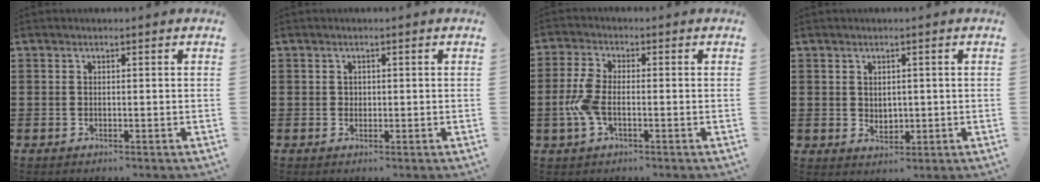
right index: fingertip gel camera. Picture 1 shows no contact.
{"total": 0.8, "force": [0.2, 0.7, 0.2], "torque": [-0.007, 0.003, 0.004]}
{"total": 5.1, "force": [-1.2, 2.3, 4.4], "torque": [-0.117, -0.009, -0.031]}
{"total": 2.0, "force": [1.0, 1.7, 0.3], "torque": [-0.004, 0.006, 0.017]}